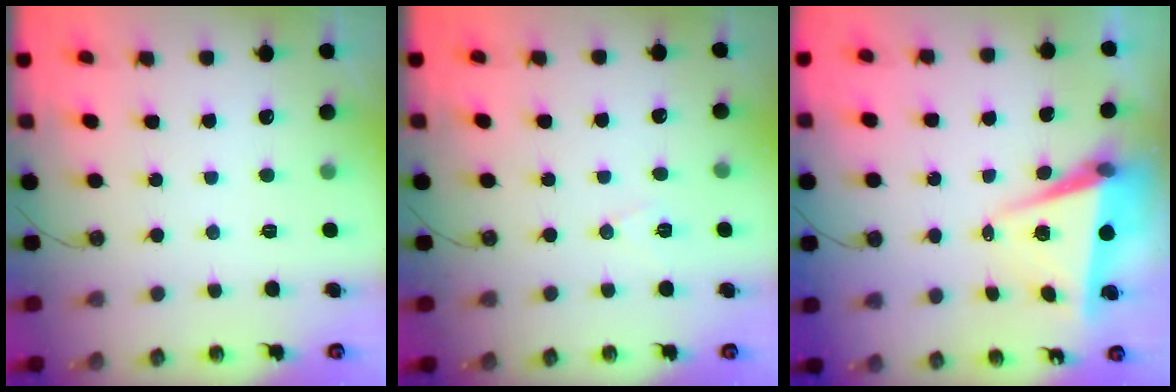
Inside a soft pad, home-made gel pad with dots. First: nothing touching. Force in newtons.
{"total": 6.7, "press": 5.0, "slide": 4.4}
{"total": 6.2, "press": 5.0, "slide": 3.7}